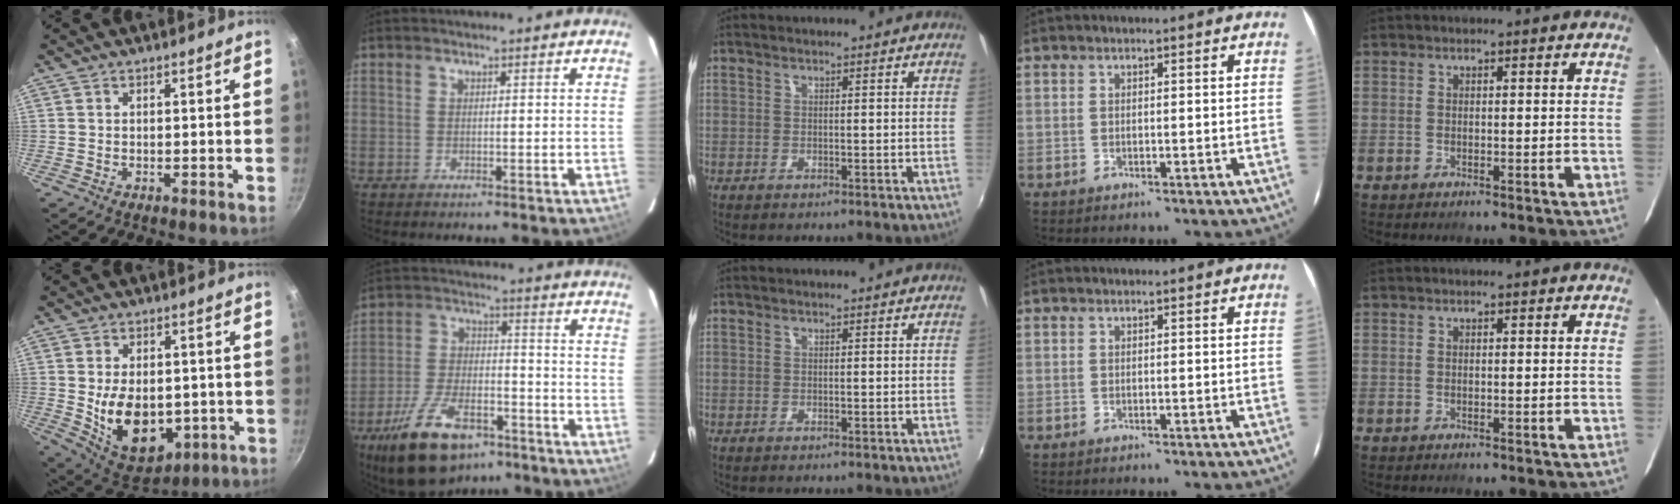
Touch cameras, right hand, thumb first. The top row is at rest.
{"thumb": {"total": 15.2, "force": [-1.5, 10.1, 11.2], "torque": [-0.147, -0.018, 0.001]}, "index": {"total": 16.7, "force": [-10.8, 7.8, 10.0], "torque": [-0.206, -0.012, -0.182]}}